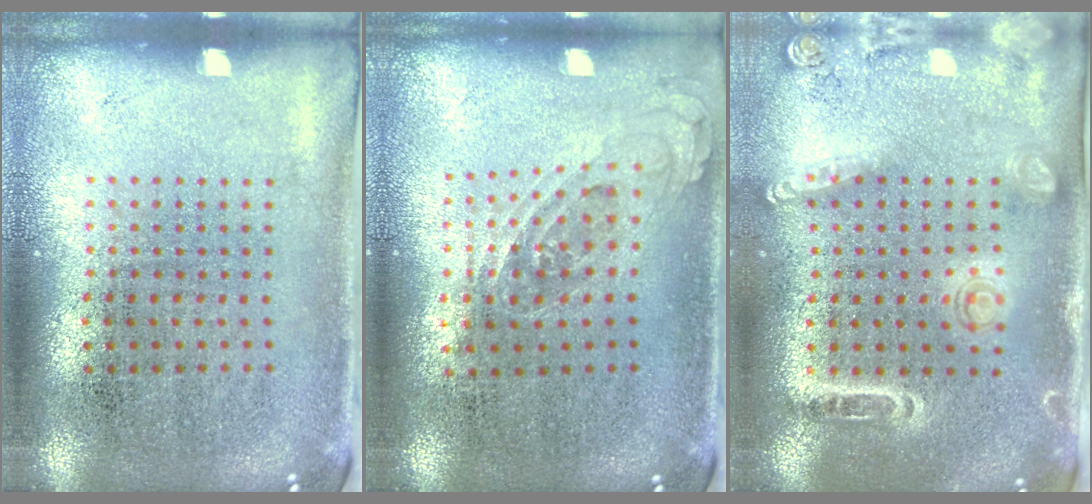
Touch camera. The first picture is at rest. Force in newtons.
{"total": 0.8, "press": 0.7, "slide": 0.4}
{"total": 1.6, "press": 1.5, "slide": 0.6}